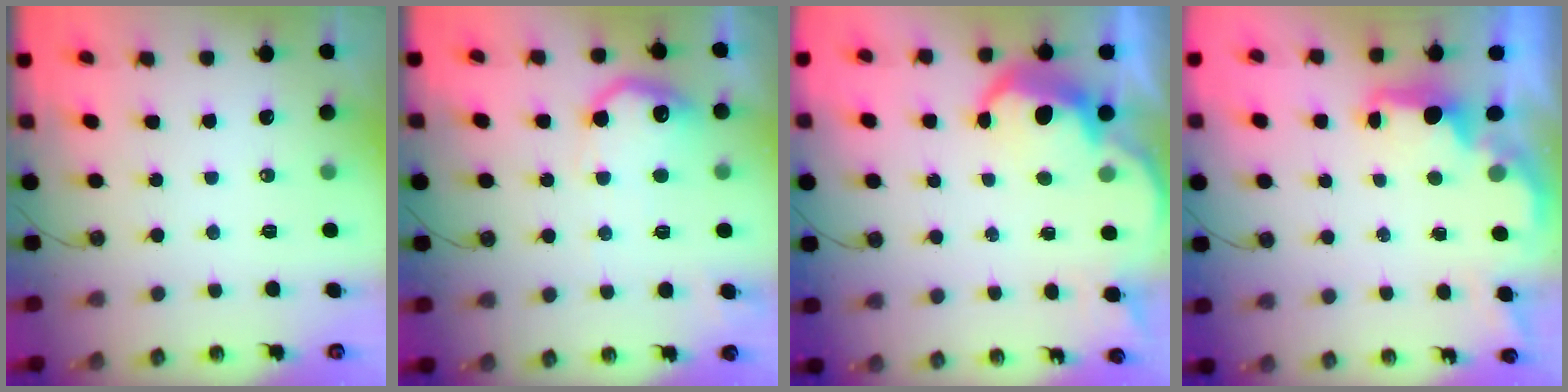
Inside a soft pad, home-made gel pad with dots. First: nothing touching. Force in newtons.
{"total": 13.5, "press": 13.5, "slide": 0.8}
{"total": 6.6, "press": 6.5, "slide": 0.8}
{"total": 1.8, "press": 1.7, "slide": 0.6}